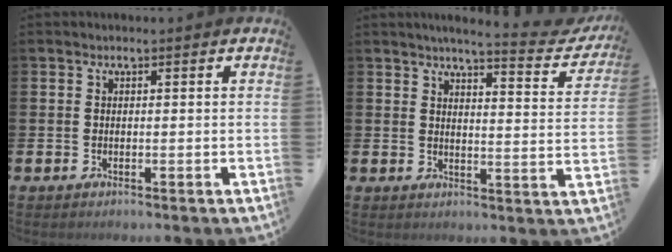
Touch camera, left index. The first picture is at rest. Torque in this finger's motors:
{"motor_torque": [1.00, -1.14, 0.11, 0.04]}